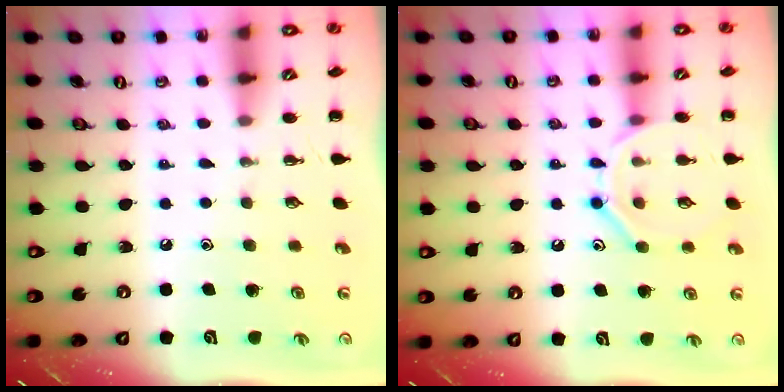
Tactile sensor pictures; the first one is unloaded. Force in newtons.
{"total": 11.9, "press": 11.9, "slide": 0.6}